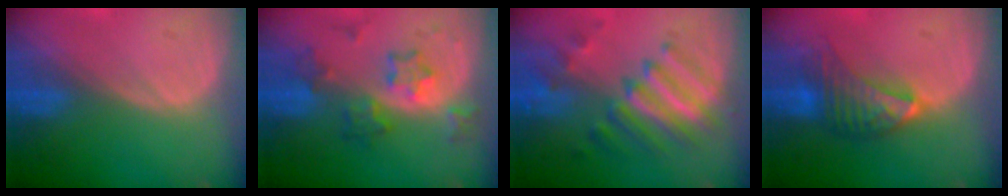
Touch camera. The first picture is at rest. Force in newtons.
{"total": 6.4, "press": 6.4, "slide": 0.2}
{"total": 9.5, "press": 8.4, "slide": 4.5}
{"total": 7.0, "press": 6.7, "slide": 1.9}